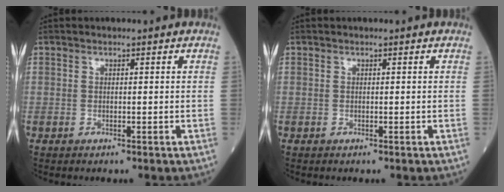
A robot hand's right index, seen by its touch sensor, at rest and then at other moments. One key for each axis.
{"total": 0.0}